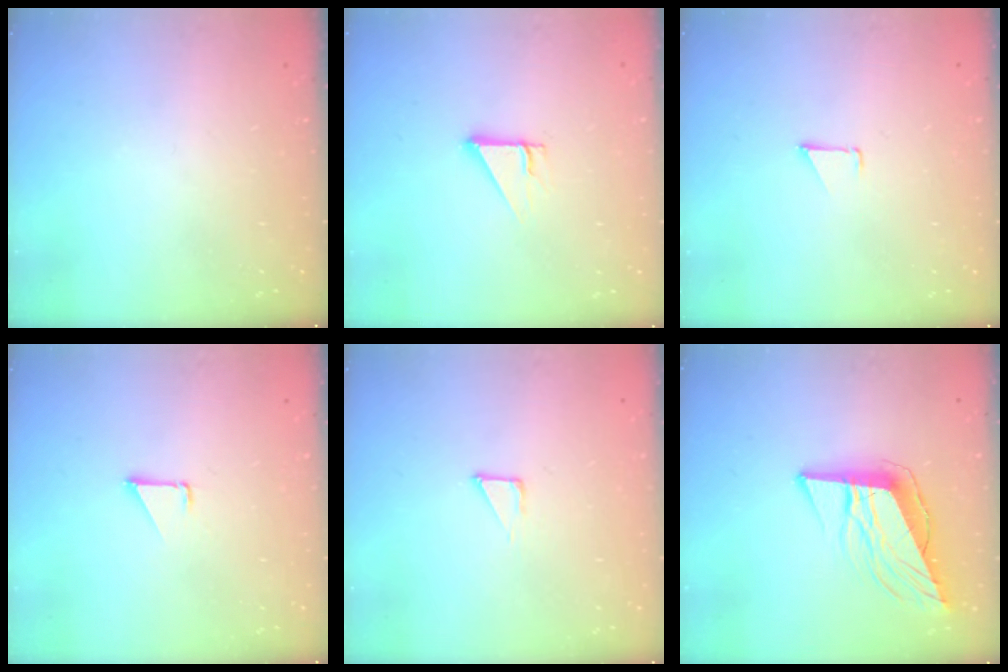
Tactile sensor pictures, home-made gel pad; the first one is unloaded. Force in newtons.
{"total": 2.7, "press": 2.7, "slide": 0.1}
{"total": 0.9, "press": 0.8, "slide": 0.1}
{"total": 1.1, "press": 1.1, "slide": 0.1}
{"total": 2.3, "press": 2.3, "slide": 0.1}
{"total": 12.4, "press": 11.9, "slide": 3.6}